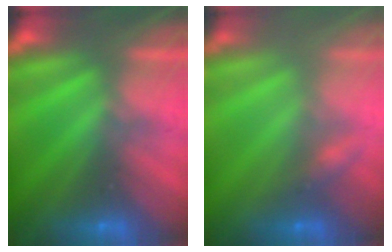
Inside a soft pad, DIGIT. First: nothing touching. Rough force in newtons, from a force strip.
{"total": 2.4}